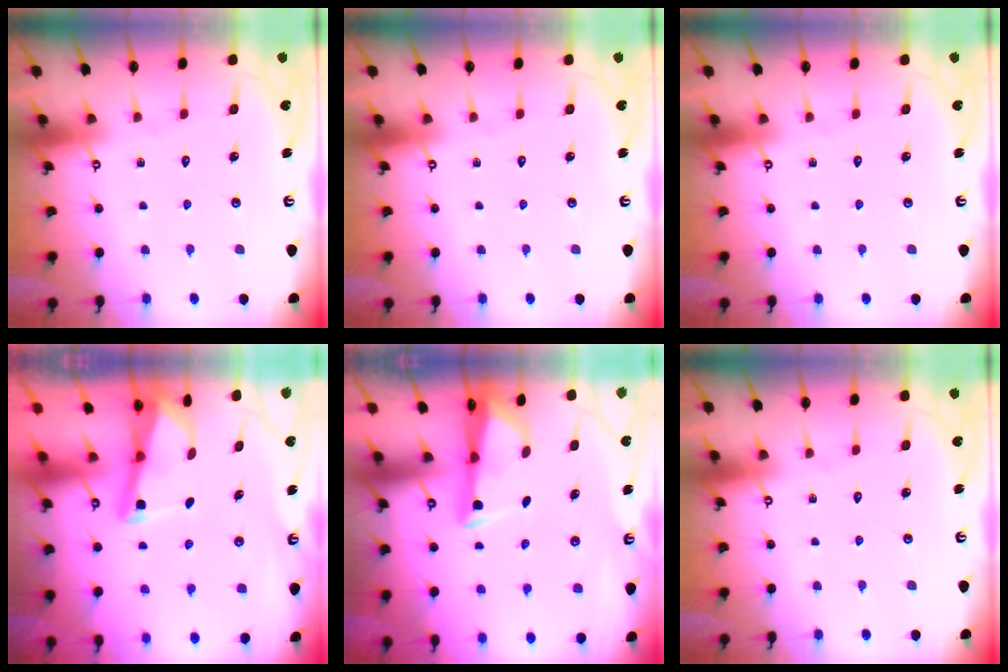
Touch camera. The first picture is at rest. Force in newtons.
{"total": 0.0}
{"total": 0.0}
{"total": 2.9, "press": 2.8, "slide": 0.4}
{"total": 2.9, "press": 2.7, "slide": 0.9}
{"total": 0.0}